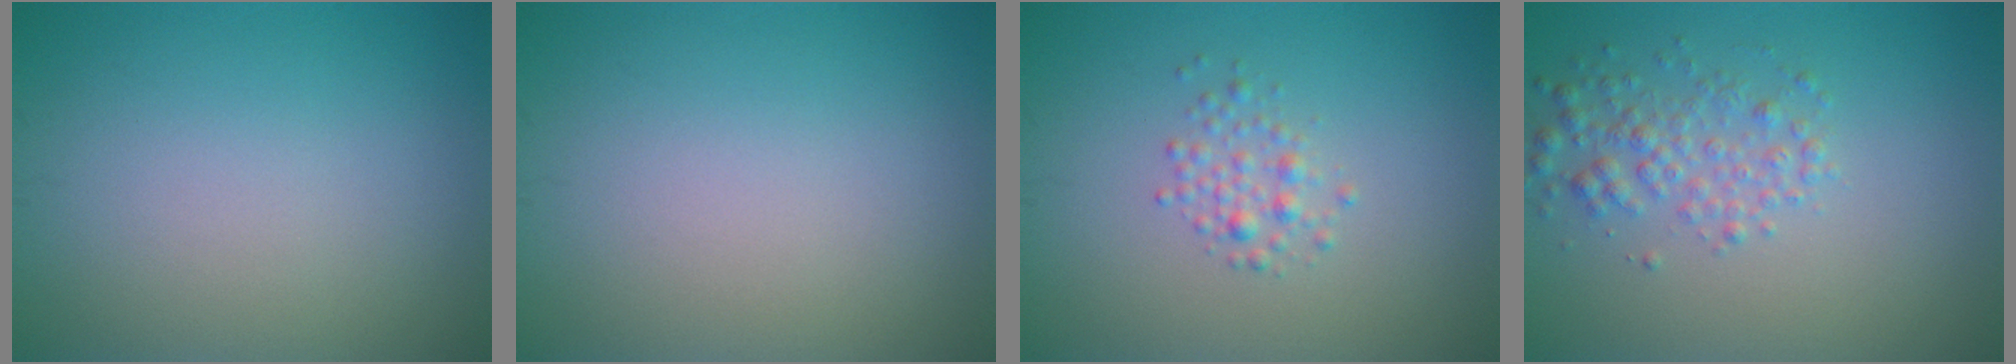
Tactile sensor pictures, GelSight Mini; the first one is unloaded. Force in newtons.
{"total": 0.0}
{"total": 1.6, "press": 1.6, "slide": 0.0}
{"total": 2.6, "press": 2.6, "slide": 0.0}